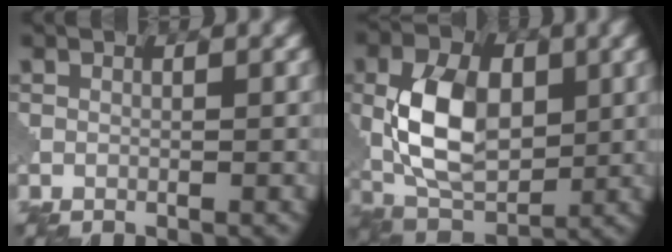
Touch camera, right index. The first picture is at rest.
{"total": 8.4, "force": [0.9, 5.5, 6.3], "torque": [-0.126, -0.001, 0.013]}